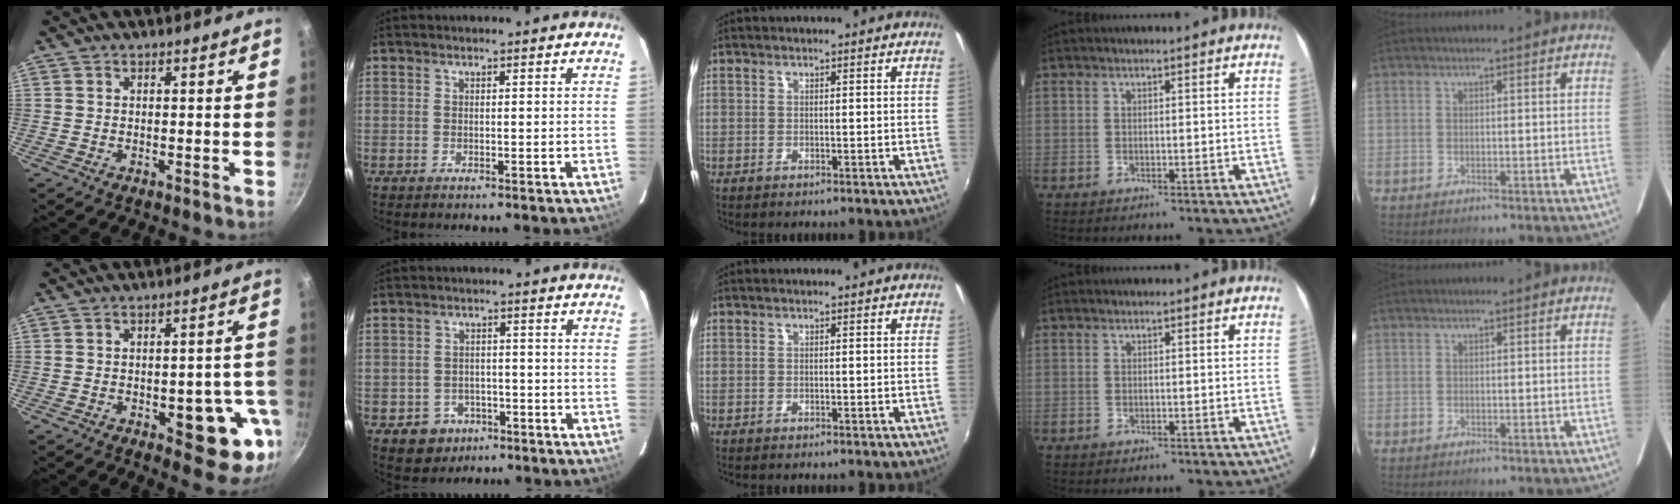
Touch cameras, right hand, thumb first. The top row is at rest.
{"thumb": {"total": 12.0, "force": [-4.1, 5.5, 9.8], "torque": [-0.064, 0.018, -0.051]}, "index": {"total": 6.2, "force": [-3.1, 5.2, 1.1], "torque": [-0.037, 0.019, -0.031]}}